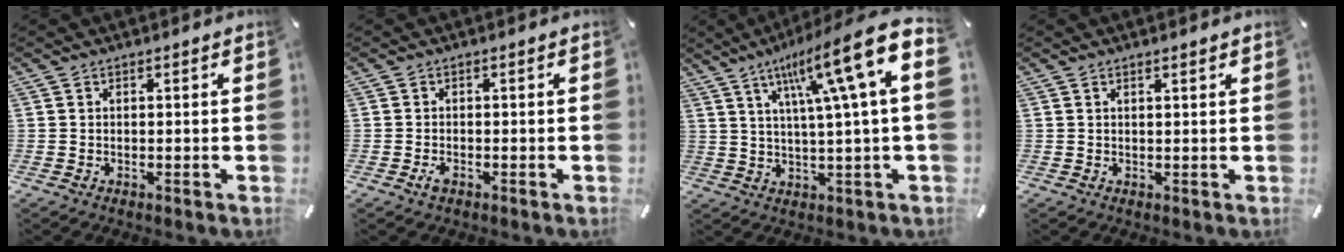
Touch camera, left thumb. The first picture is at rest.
{"total": 1.6, "force": [-1.0, 0.9, 0.9], "torque": [-0.025, 0.000, -0.020]}
{"total": 17.2, "force": [6.9, 2.1, 15.7], "torque": [-0.261, -0.029, 0.096]}
{"total": 1.0, "force": [0.6, 0.0, 0.7], "torque": [-0.014, -0.001, 0.011]}